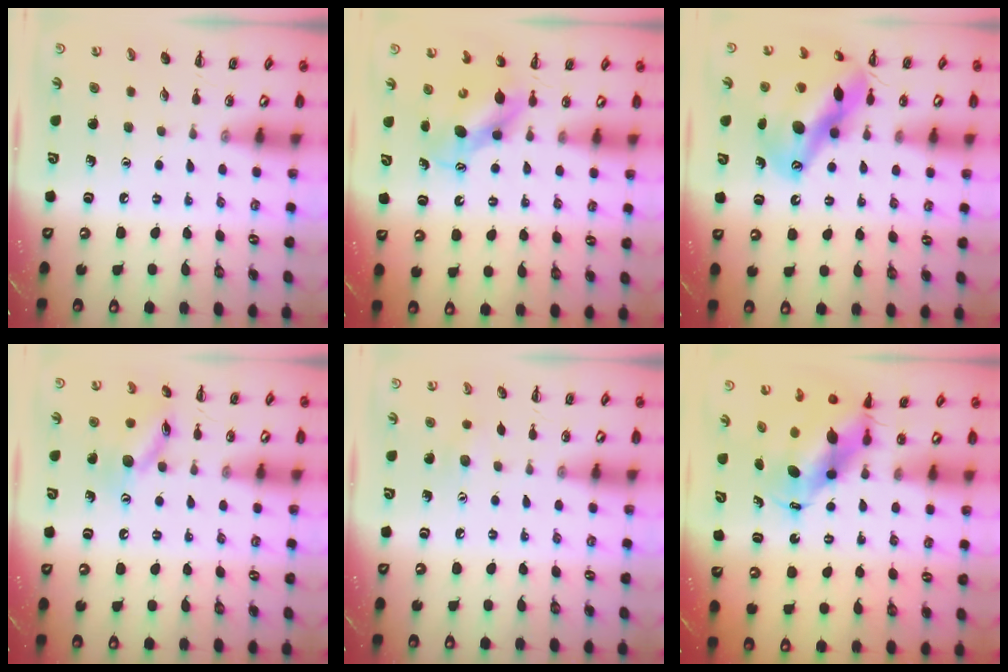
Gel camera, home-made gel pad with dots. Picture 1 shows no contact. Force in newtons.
{"total": 6.6, "press": 6.5, "slide": 0.7}
{"total": 18.5, "press": 17.8, "slide": 5.1}
{"total": 11.7, "press": 11.7, "slide": 0.6}
{"total": 5.7, "press": 5.6, "slide": 1.4}
{"total": 7.1, "press": 6.9, "slide": 1.8}